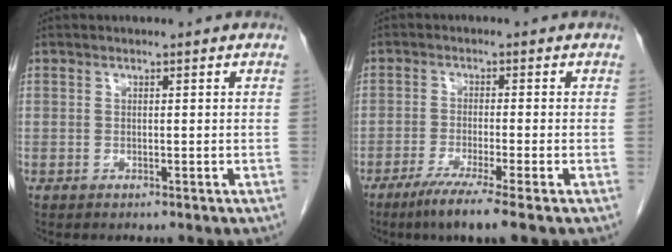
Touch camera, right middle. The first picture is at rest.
{"total": 6.7, "force": [-4.5, -0.8, 4.9], "torque": [-0.087, -0.020, -0.080]}